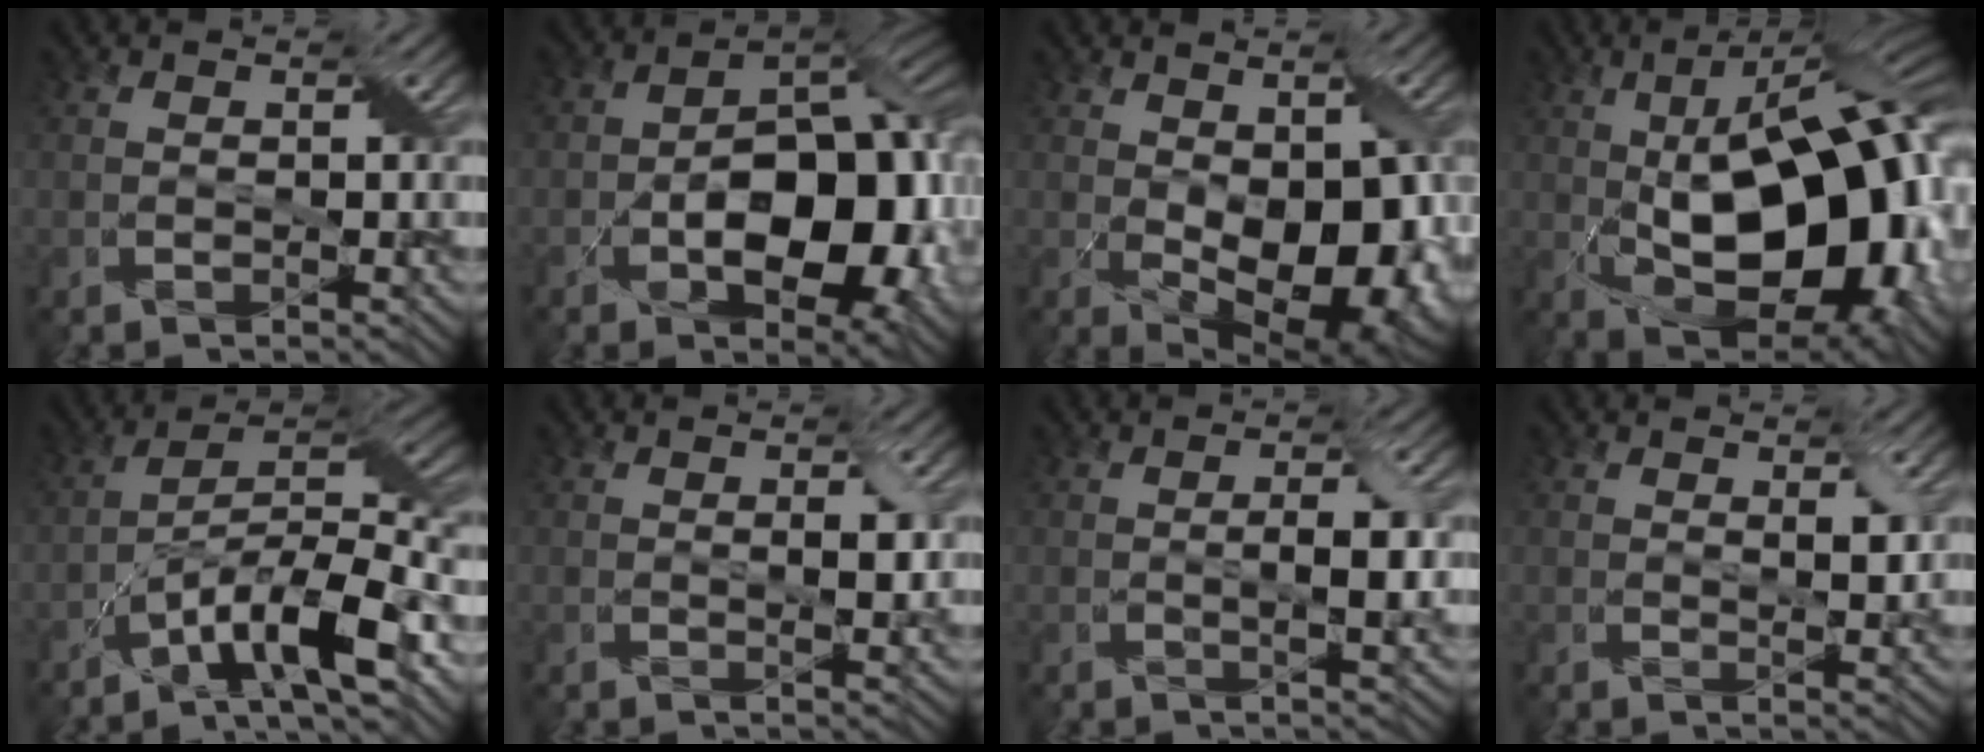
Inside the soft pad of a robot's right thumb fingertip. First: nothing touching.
{"total": 14.0, "force": [-3.8, 8.1, 10.7], "torque": [-0.149, -0.014, -0.061]}
{"total": 14.7, "force": [-2.2, 8.8, 11.6], "torque": [-0.159, -0.039, -0.001]}
{"total": 19.2, "force": [-1.3, 9.5, 16.7], "torque": [-0.245, 0.009, -0.033]}
{"total": 12.4, "force": [-7.3, 3.6, 9.4], "torque": [-0.160, 0.004, -0.143]}
{"total": 2.0, "force": [0.4, 0.6, 1.8], "torque": [-0.030, -0.001, 0.010]}
{"total": 2.9, "force": [-0.1, 0.5, 2.8], "torque": [-0.046, 0.005, 0.000]}
{"total": 2.4, "force": [1.0, 0.8, 2.1], "torque": [-0.039, -0.002, 0.020]}